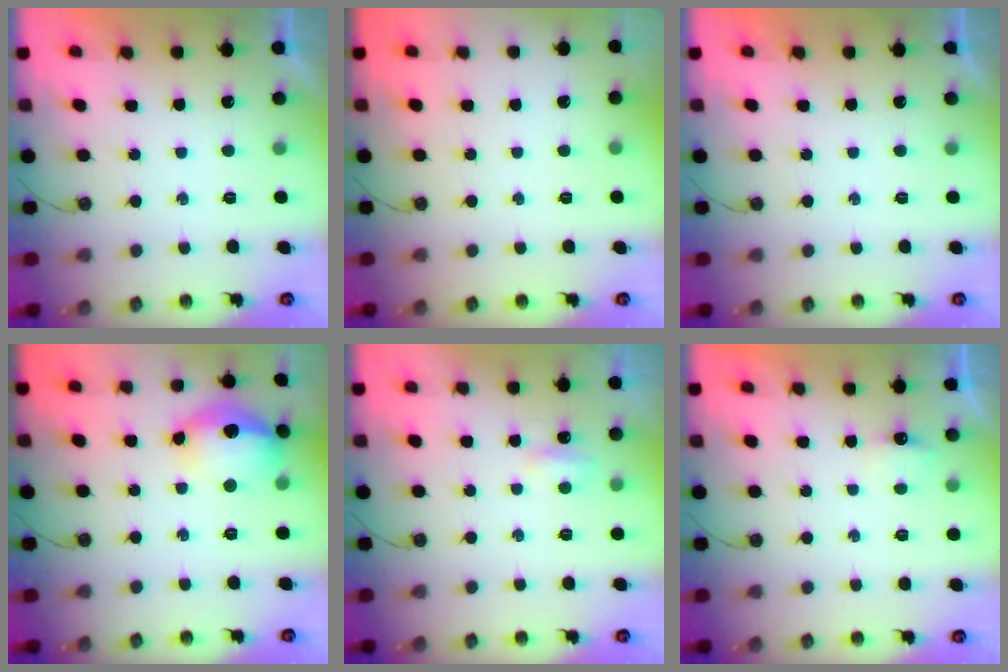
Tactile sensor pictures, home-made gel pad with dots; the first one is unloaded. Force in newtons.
{"total": 0.0}
{"total": 0.0}
{"total": 15.8, "press": 15.7, "slide": 1.3}
{"total": 2.9, "press": 2.9, "slide": 0.6}
{"total": 3.3, "press": 3.2, "slide": 0.6}